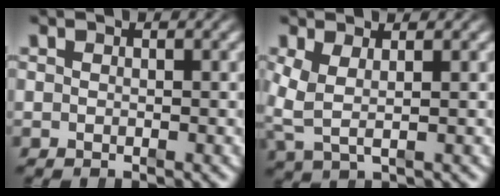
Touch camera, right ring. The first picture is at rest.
{"total": 3.5, "force": [0.0, 2.2, 2.8], "torque": [-0.080, -0.022, 0.013]}